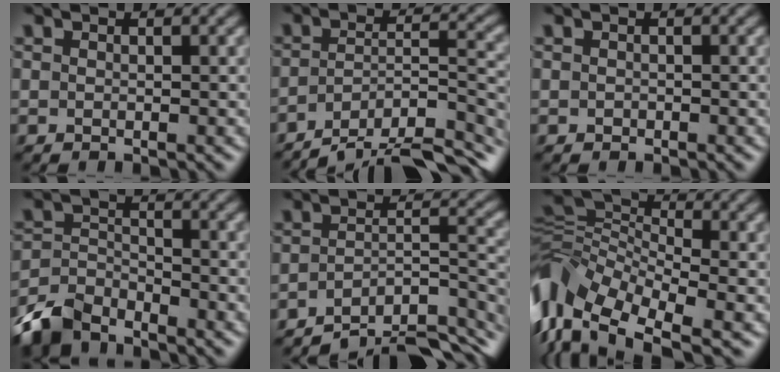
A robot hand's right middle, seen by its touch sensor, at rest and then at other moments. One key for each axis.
{"total": 10.0, "fx": -8.1, "fy": 2.6, "fz": 5.2, "tx": -0.082, "ty": 0.004, "tz": -0.131}
{"total": 0.0}
{"total": 5.2, "fx": -4.5, "fy": 2.0, "fz": 1.7, "tx": -0.032, "ty": -0.005, "tz": -0.097}
{"total": 8.2, "fx": -6.6, "fy": 2.1, "fz": 4.3, "tx": -0.057, "ty": -0.007, "tz": -0.104}
{"total": 11.5, "fx": -4.4, "fy": 6.3, "fz": 8.6, "tx": -0.180, "ty": 0.001, "tz": -0.099}